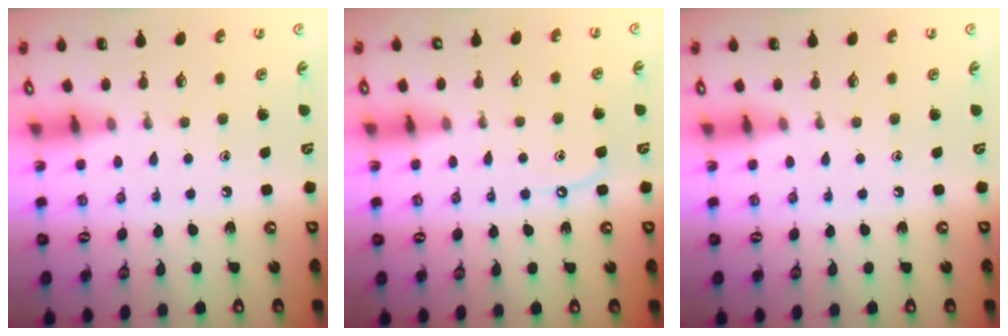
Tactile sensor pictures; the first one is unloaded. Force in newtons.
{"total": 6.0, "press": 5.9, "slide": 0.8}
{"total": 0.0}